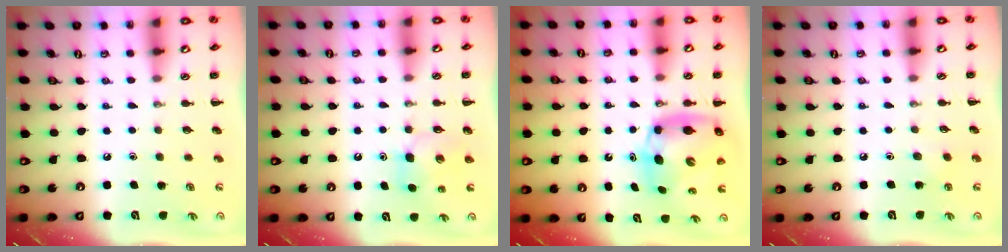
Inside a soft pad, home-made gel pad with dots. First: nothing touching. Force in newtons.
{"total": 5.4, "press": 5.3, "slide": 1.1}
{"total": 8.4, "press": 8.1, "slide": 2.3}
{"total": 2.6, "press": 2.5, "slide": 0.8}